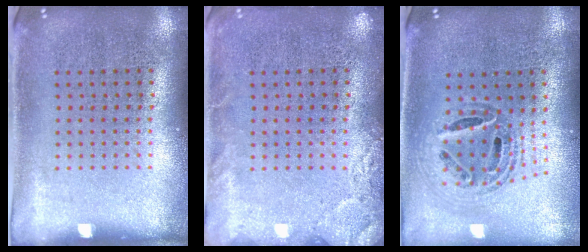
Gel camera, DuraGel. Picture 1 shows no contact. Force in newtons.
{"total": 2.2, "press": 2.2, "slide": 0.3}
{"total": 0.9, "press": 0.9, "slide": 0.2}